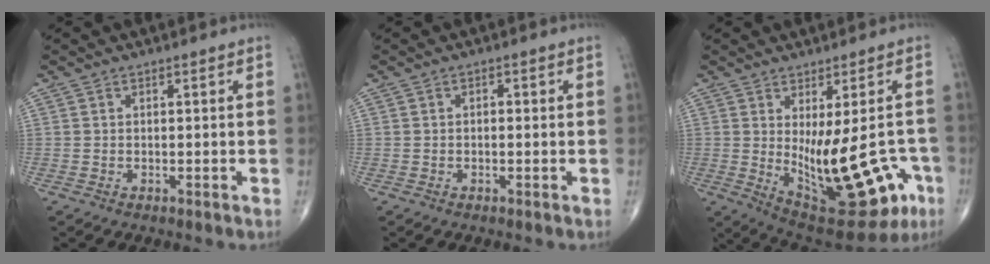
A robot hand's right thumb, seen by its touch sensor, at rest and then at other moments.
{"total": 1.0, "force": [0.0, 0.5, 0.8], "torque": [-0.010, 0.002, -0.004]}
{"total": 19.6, "force": [-4.2, 8.1, 17.3], "torque": [-0.215, -0.017, -0.028]}